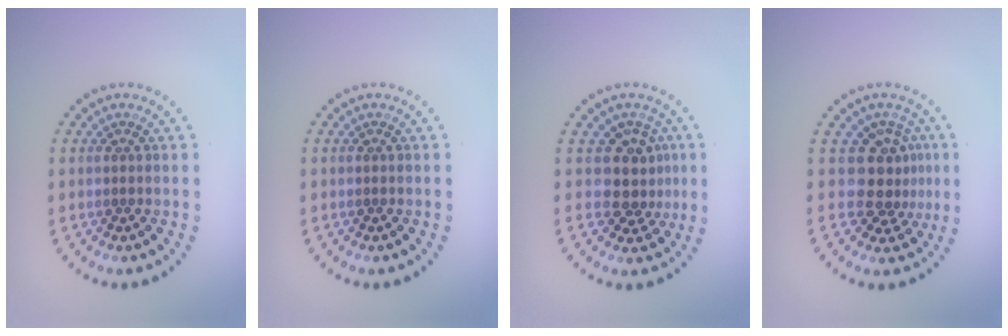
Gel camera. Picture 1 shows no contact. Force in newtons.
{"total": 0.0}
{"total": 3.2, "press": 2.6, "slide": 2.0}
{"total": 3.3, "press": 2.4, "slide": 2.3}